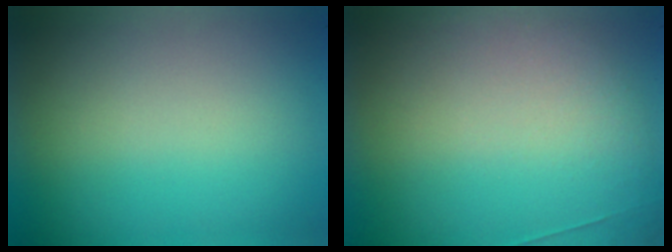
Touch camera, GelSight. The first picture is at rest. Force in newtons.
{"total": 2.6}